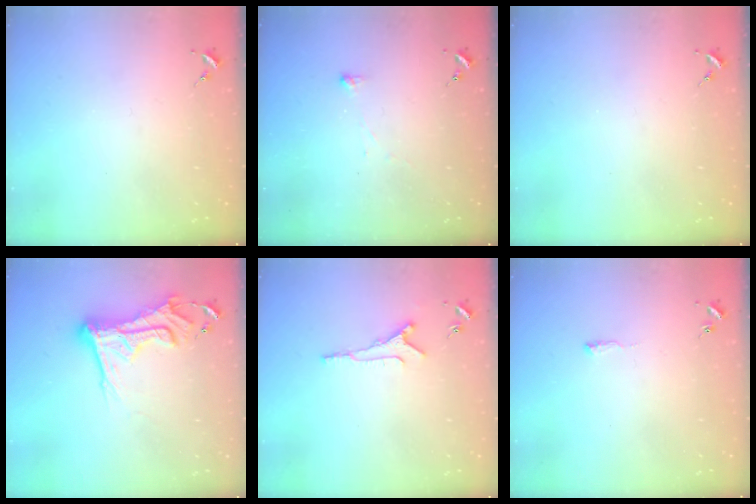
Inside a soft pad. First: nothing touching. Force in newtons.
{"total": 2.9, "press": 2.9, "slide": 0.3}
{"total": 0.0}
{"total": 16.7, "press": 16.6, "slide": 1.8}
{"total": 7.1, "press": 7.0, "slide": 0.8}
{"total": 4.1, "press": 4.1, "slide": 0.5}